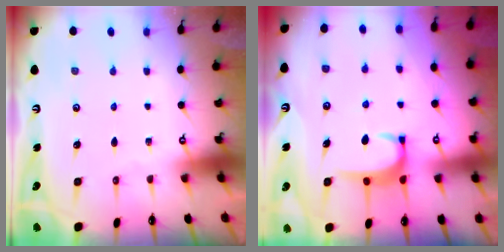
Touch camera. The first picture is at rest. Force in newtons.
{"total": 2.7, "press": 2.6, "slide": 0.5}